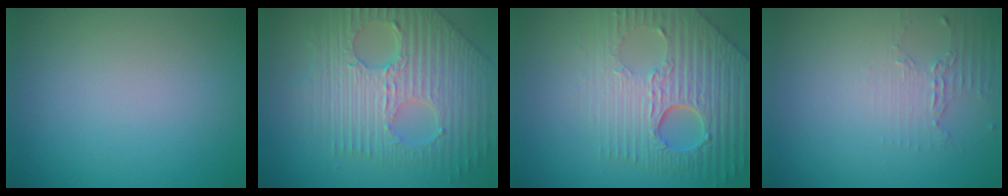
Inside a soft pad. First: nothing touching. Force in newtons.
{"total": 9.7, "press": 6.7, "slide": 7.1}
{"total": 9.0, "press": 6.2, "slide": 6.6}
{"total": 2.1, "press": 1.5, "slide": 1.4}